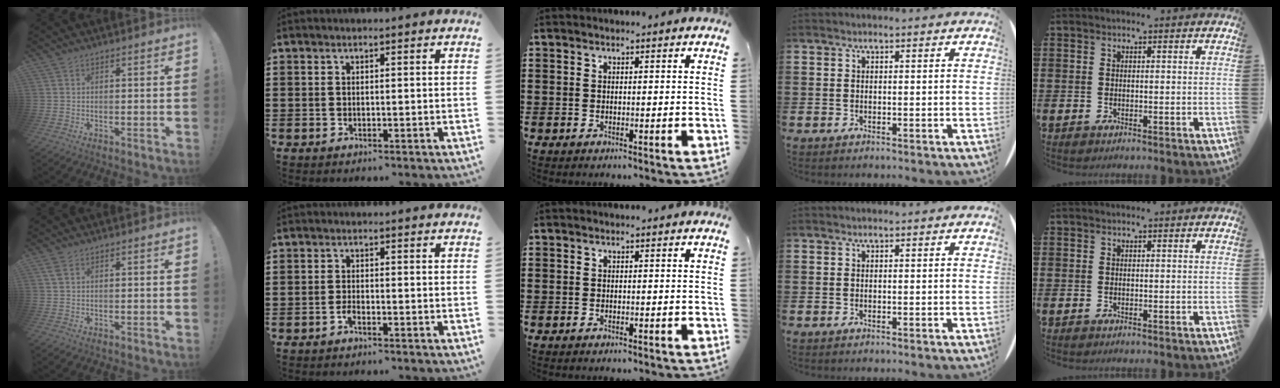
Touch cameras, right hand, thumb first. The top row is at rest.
{"thumb": {"total": 2.0, "force": [1.0, 0.8, 1.5], "torque": [-0.032, 0.003, 0.018]}, "index": {"total": 1.4, "force": [-1.1, 0.2, 0.9], "torque": [-0.019, -0.004, -0.019]}}